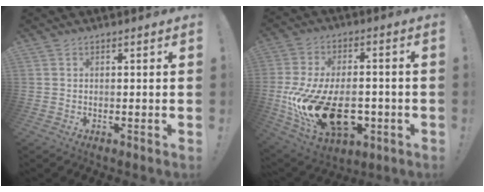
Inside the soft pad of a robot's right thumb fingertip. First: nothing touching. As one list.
[{"total": 22.5, "force": [-5.8, 13.6, 17.0], "torque": [-0.291, 0.024, -0.079]}]